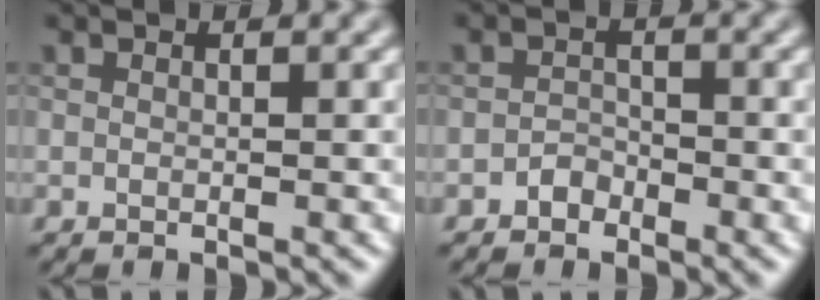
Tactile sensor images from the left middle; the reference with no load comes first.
{"total": 1.2, "force": [-0.9, 0.8, 0.2], "torque": [-0.001, 0.006, -0.016]}